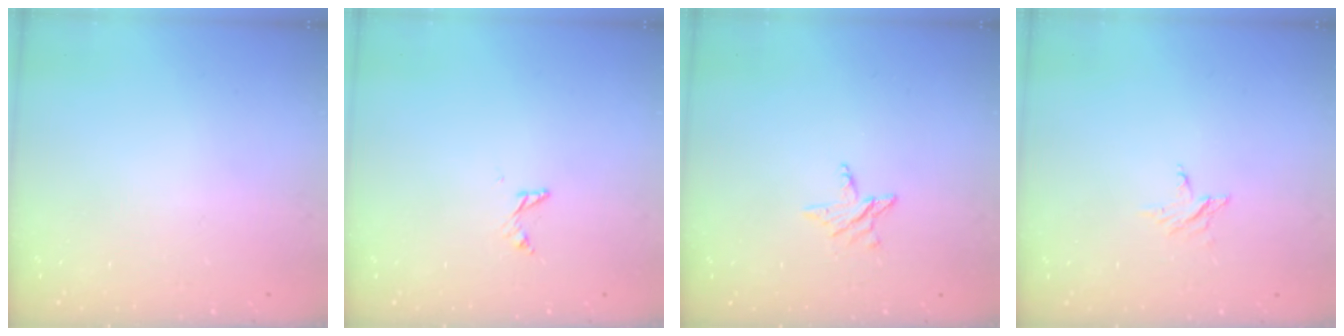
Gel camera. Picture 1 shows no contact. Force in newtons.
{"total": 4.9, "press": 4.8, "slide": 0.4}
{"total": 3.8, "press": 3.8, "slide": 0.3}
{"total": 2.7, "press": 2.7, "slide": 0.3}